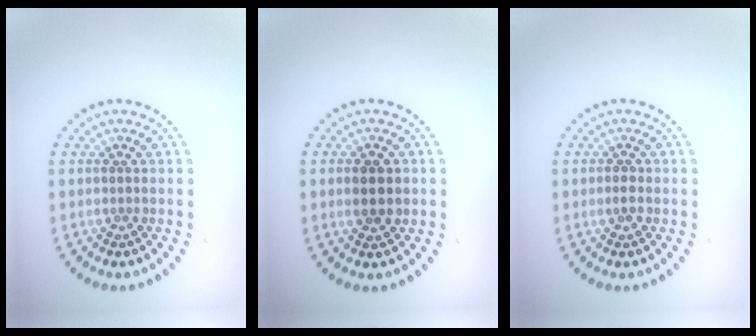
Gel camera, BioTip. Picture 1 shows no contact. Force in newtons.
{"total": 2.4, "press": 2.4, "slide": 0.2}
{"total": 1.1, "press": 1.0, "slide": 0.5}